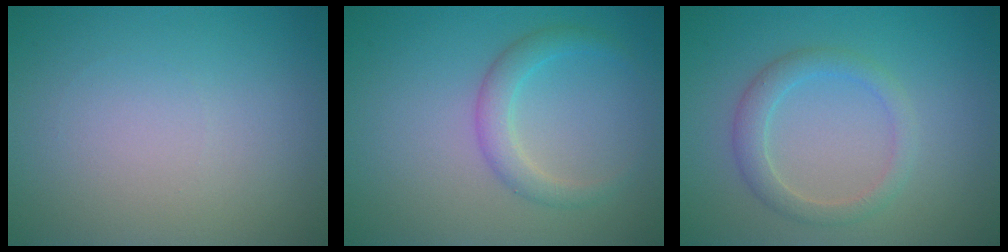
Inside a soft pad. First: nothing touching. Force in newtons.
{"total": 2.3, "press": 2.3, "slide": 0.0}
{"total": 2.4, "press": 2.4, "slide": 0.1}